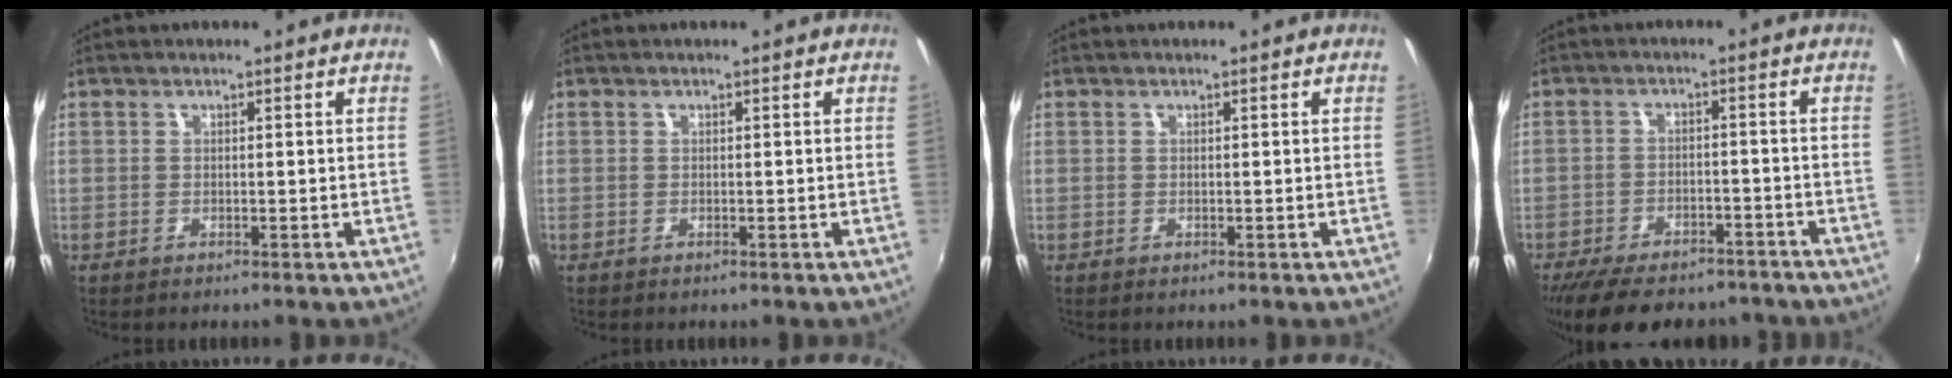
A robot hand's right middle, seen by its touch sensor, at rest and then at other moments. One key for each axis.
{"total": 0.0}
{"total": 0.0}
{"total": 15.8, "fx": -12.5, "fy": 6.6, "fz": 7.0, "tx": -0.155, "ty": -0.010, "tz": -0.177}